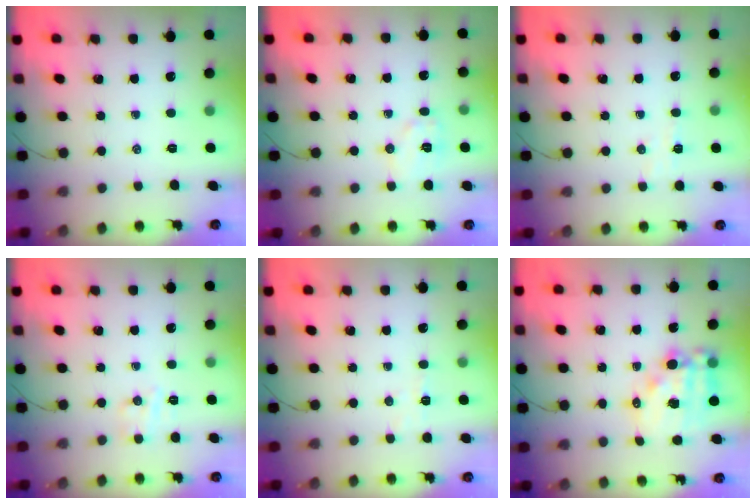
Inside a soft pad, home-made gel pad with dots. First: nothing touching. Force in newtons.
{"total": 6.7, "press": 6.6, "slide": 0.9}
{"total": 3.8, "press": 3.6, "slide": 1.1}
{"total": 4.8, "press": 4.7, "slide": 0.9}
{"total": 3.8, "press": 3.6, "slide": 1.2}
{"total": 13.8, "press": 13.4, "slide": 3.3}